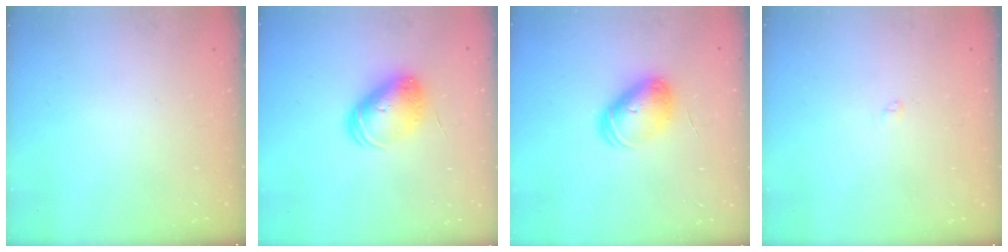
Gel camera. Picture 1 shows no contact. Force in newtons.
{"total": 9.4, "press": 9.4, "slide": 0.5}
{"total": 8.1, "press": 8.1, "slide": 1.1}
{"total": 2.2, "press": 2.2, "slide": 0.2}